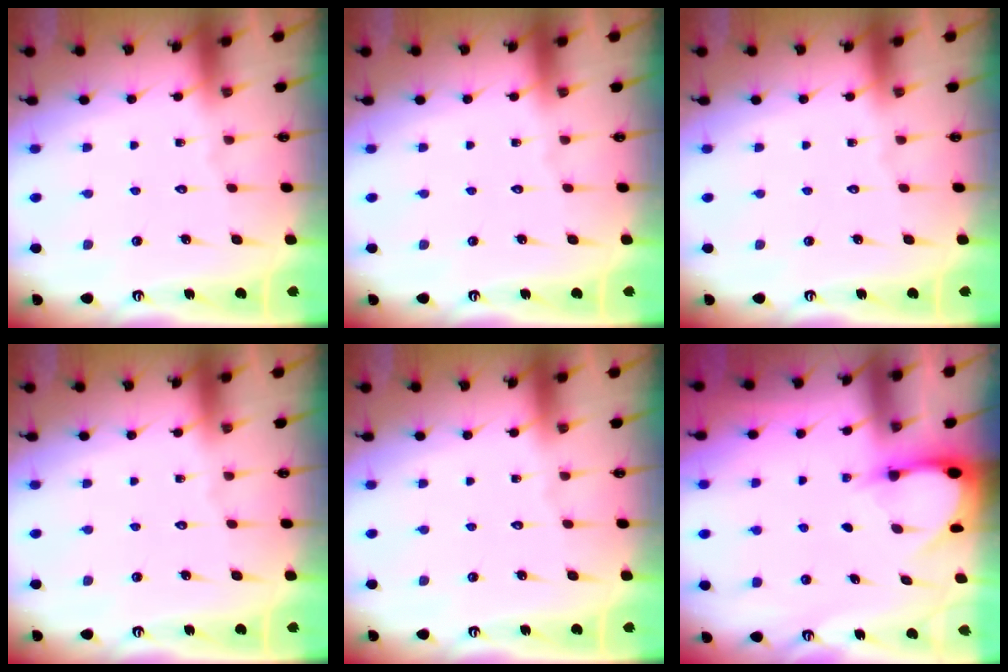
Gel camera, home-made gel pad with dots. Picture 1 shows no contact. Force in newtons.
{"total": 0.0}
{"total": 0.0}
{"total": 0.0}
{"total": 0.0}
{"total": 2.9, "press": 2.9, "slide": 0.3}